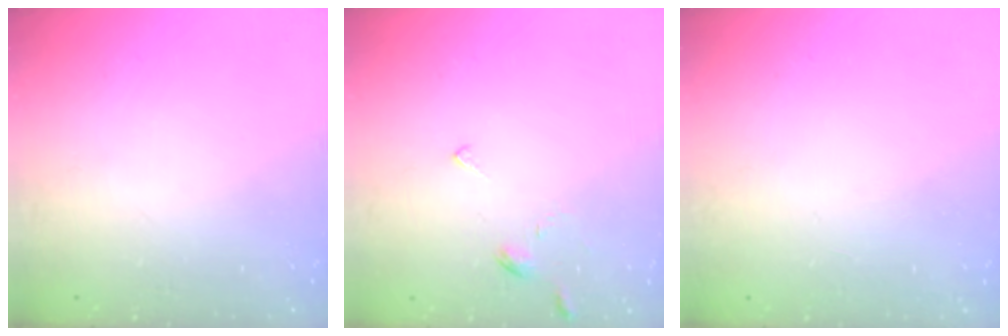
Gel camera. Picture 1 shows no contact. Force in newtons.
{"total": 2.8, "press": 2.8, "slide": 0.6}
{"total": 1.7, "press": 1.6, "slide": 0.2}